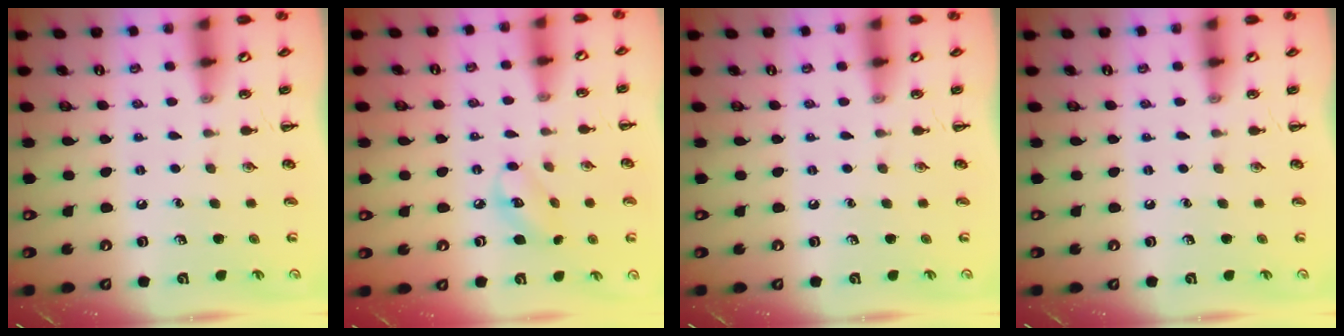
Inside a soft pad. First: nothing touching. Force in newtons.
{"total": 6.5, "press": 6.4, "slide": 0.7}
{"total": 0.0}
{"total": 0.0}